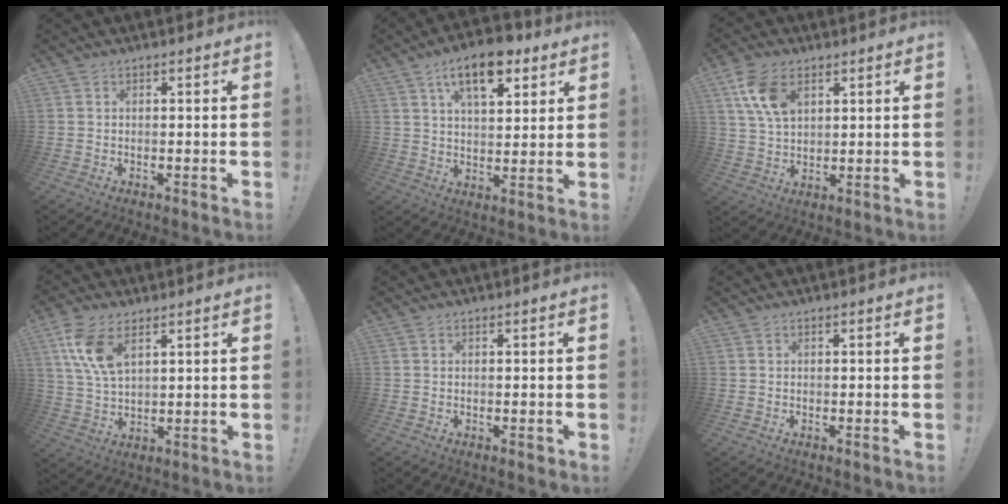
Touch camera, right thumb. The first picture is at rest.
{"total": 13.2, "force": [7.6, 6.0, 8.9], "torque": [-0.133, -0.030, 0.131]}
{"total": 11.2, "force": [5.4, 6.5, 7.3], "torque": [-0.152, -0.007, 0.104]}
{"total": 10.4, "force": [5.5, 5.1, 7.2], "torque": [-0.161, -0.011, 0.105]}
{"total": 0.8, "force": [0.0, 0.6, 0.5], "torque": [-0.009, 0.003, 0.000]}
{"total": 0.0}